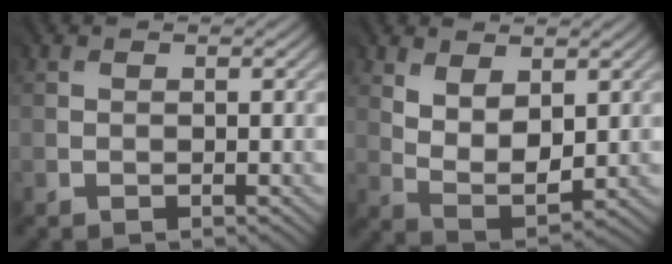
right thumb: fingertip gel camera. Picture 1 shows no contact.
{"total": 5.8, "force": [2.5, 3.1, 4.2], "torque": [-0.093, -0.008, 0.055]}